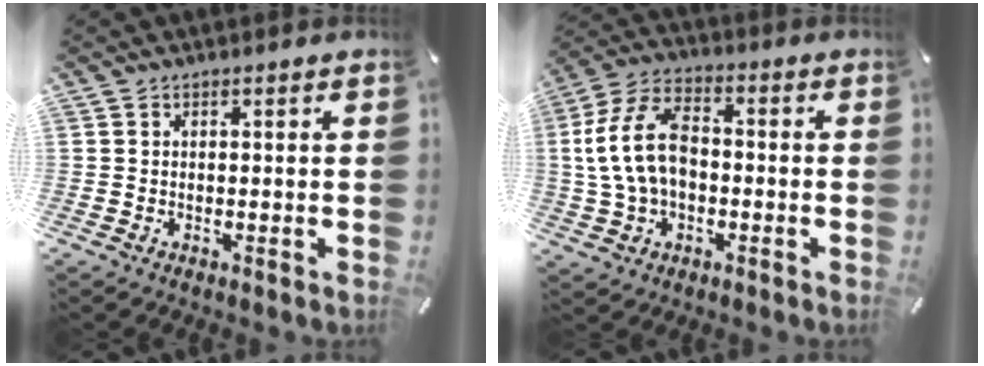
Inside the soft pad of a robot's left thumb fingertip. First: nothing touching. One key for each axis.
{"total": 13.7, "fx": -0.7, "fy": 9.7, "fz": 9.7, "tx": -0.215, "ty": 0.019, "tz": -0.012}